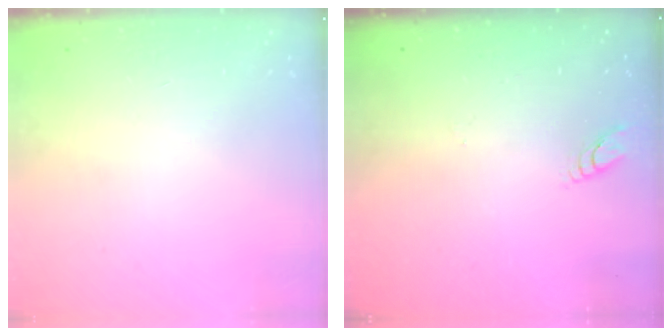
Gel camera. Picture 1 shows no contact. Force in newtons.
{"total": 2.7, "press": 2.7, "slide": 0.3}